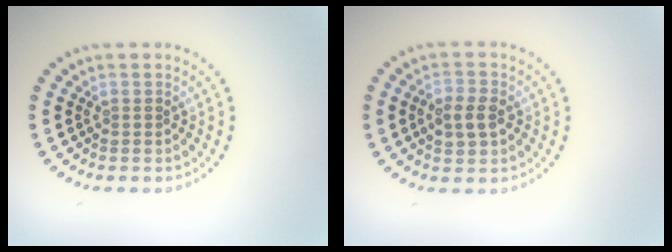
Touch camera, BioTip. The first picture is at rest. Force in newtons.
{"total": 2.7, "press": 2.7, "slide": 0.0}